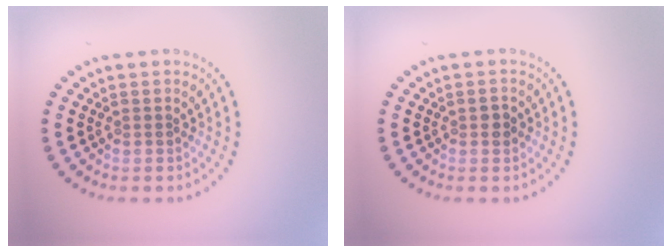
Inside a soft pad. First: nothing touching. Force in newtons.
{"total": 1.0, "press": 1.0, "slide": 0.1}